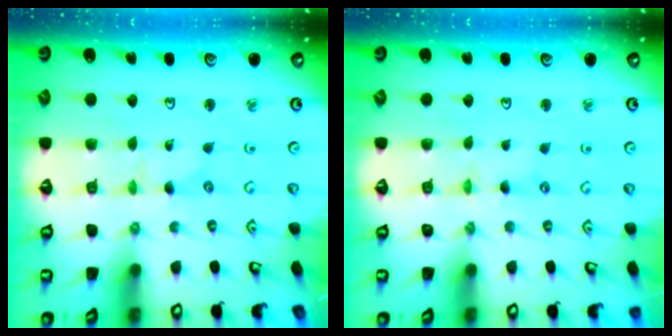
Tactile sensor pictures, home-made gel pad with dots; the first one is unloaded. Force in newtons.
{"total": 0.0}